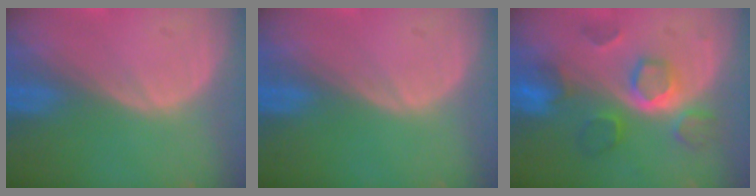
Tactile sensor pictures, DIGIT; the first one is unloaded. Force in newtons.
{"total": 0.0}
{"total": 8.6, "press": 7.7, "slide": 3.7}